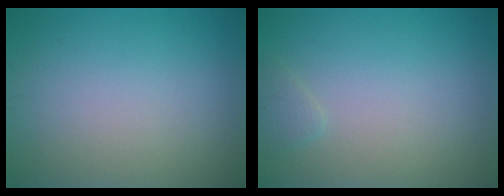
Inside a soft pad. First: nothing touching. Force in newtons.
{"total": 0.9, "press": 0.9, "slide": 0.1}